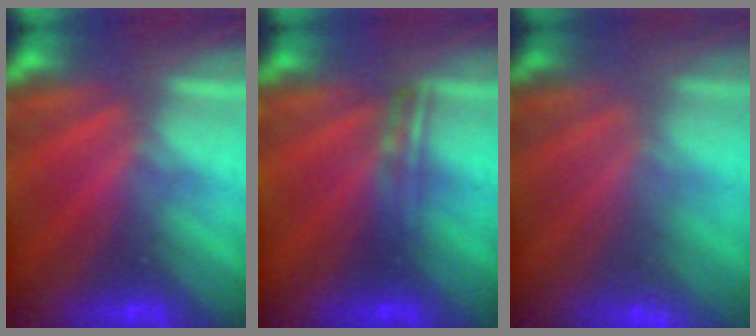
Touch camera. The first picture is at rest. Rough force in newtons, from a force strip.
{"total": 2.4}
{"total": 2.9}